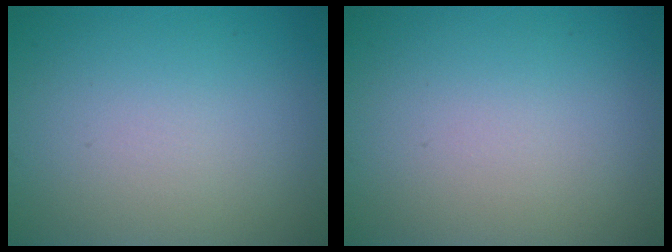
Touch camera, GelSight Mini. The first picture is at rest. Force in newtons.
{"total": 0.0}